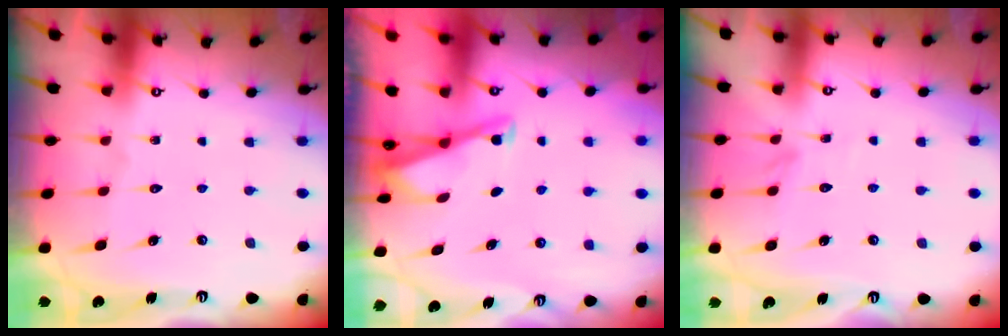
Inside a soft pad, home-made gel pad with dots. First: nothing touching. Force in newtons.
{"total": 2.9, "press": 2.9, "slide": 0.3}
{"total": 2.9, "press": 2.9, "slide": 0.3}